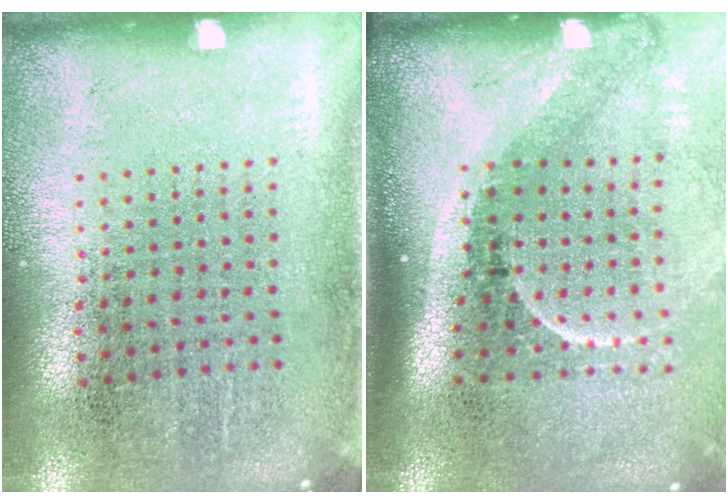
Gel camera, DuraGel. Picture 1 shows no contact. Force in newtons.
{"total": 2.2, "press": 1.4, "slide": 1.6}